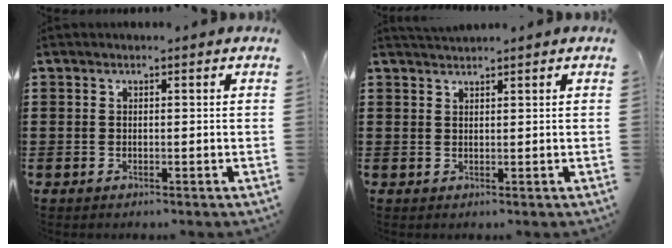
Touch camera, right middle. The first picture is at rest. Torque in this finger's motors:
{"motor_torque": [-0.48, -0.81, -0.03, -0.01]}